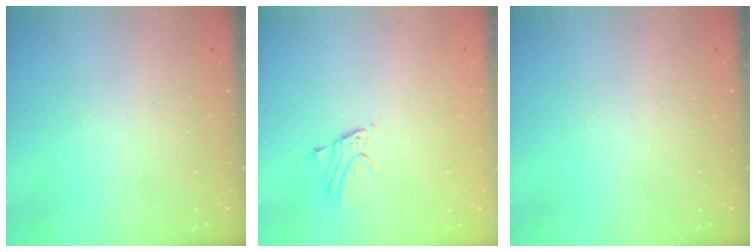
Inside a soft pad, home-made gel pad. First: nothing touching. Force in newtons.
{"total": 1.9, "press": 1.9, "slide": 0.1}
{"total": 0.0}